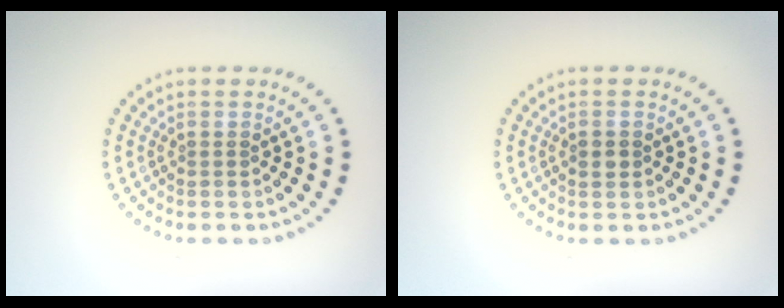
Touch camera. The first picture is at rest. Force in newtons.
{"total": 1.4, "press": 1.4, "slide": 0.1}